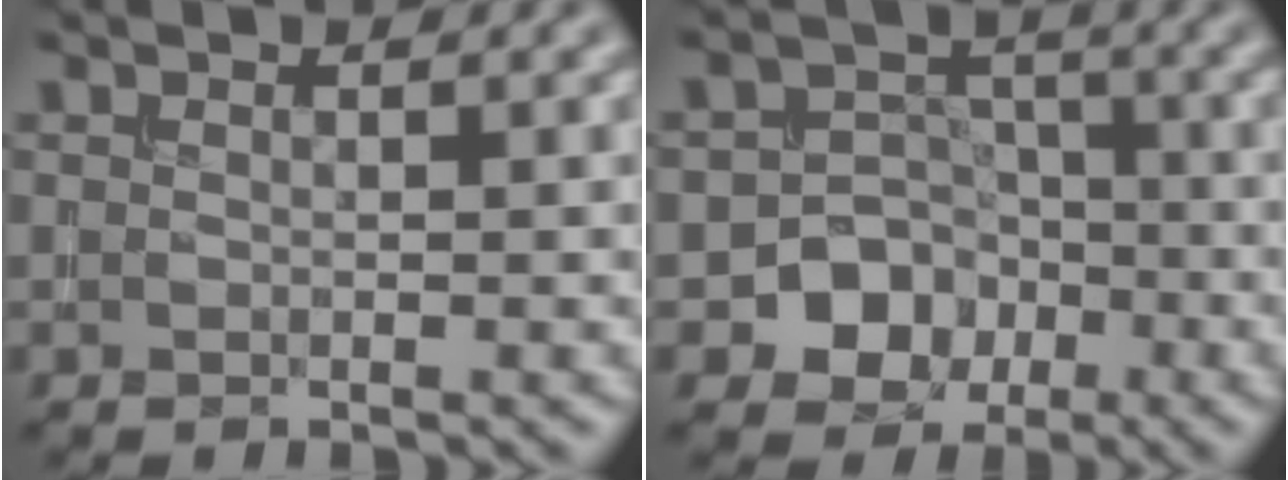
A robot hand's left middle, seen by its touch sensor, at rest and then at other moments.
{"total": 6.2, "force": [-2.7, 5.4, 1.3], "torque": [0.006, 0.000, -0.067]}